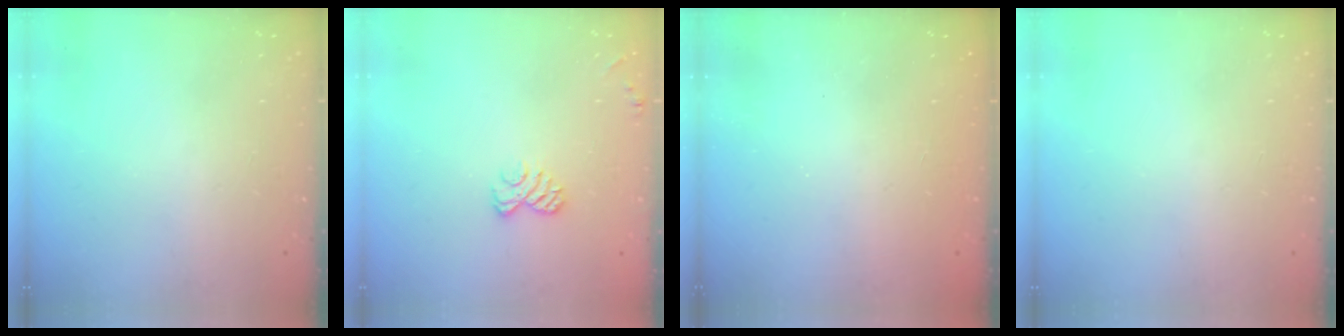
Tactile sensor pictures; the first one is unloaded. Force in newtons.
{"total": 6.1, "press": 5.9, "slide": 1.4}
{"total": 2.5, "press": 2.4, "slide": 0.8}
{"total": 0.0}